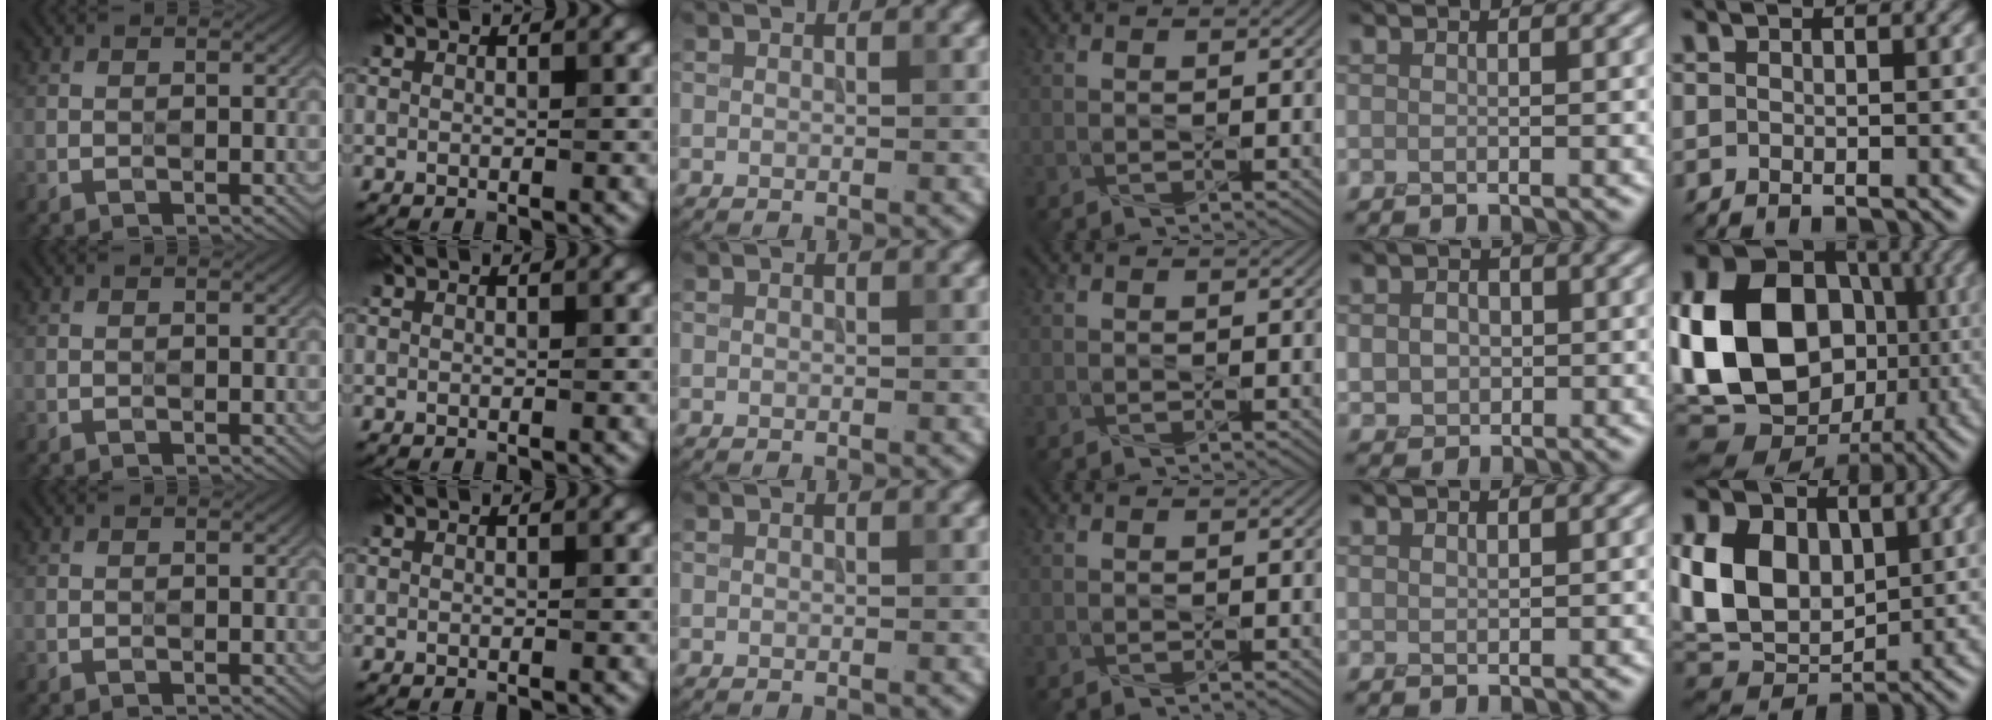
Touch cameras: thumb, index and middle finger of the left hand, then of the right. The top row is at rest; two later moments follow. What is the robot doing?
{"motion": "press", "object": "gel pad"}